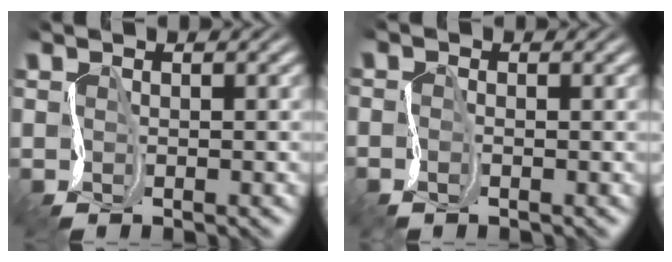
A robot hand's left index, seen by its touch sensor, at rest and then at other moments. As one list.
[{"total": 1.0, "force": [-1.0, 0.0, -0.2], "torque": [-0.005, -0.002, -0.022]}]